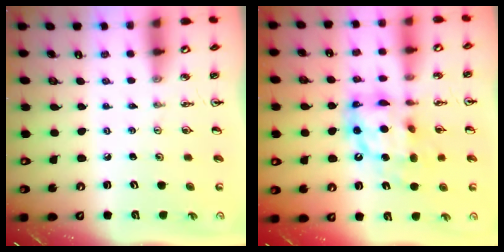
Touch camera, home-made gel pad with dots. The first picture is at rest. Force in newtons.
{"total": 13.0, "press": 12.9, "slide": 1.4}